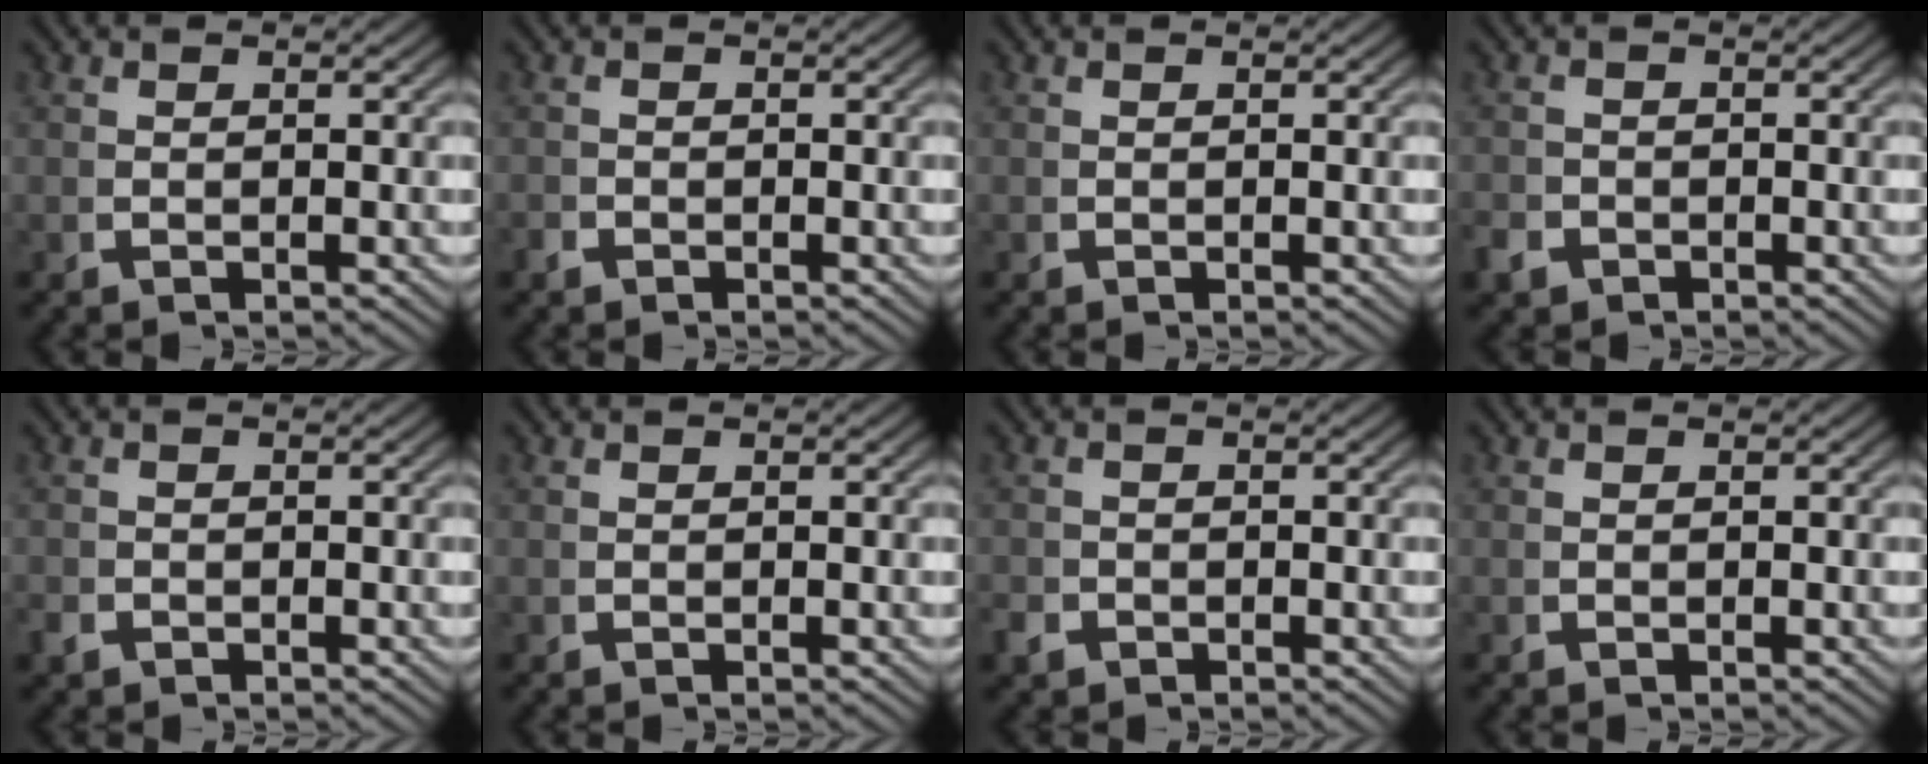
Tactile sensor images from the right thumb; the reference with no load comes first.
{"total": 0.5, "force": [-0.5, 0.1, -0.1], "torque": [0.004, -0.002, -0.012]}
{"total": 0.0}
{"total": 1.6, "force": [-1.2, 0.9, 0.0], "torque": [0.000, -0.007, -0.021]}
{"total": 0.8, "force": [-0.6, 0.5, 0.0], "torque": [-0.001, -0.004, -0.012]}
{"total": 0.0}
{"total": 1.2, "force": [-0.9, 0.7, 0.0], "torque": [-0.002, -0.006, -0.015]}
{"total": 0.0}